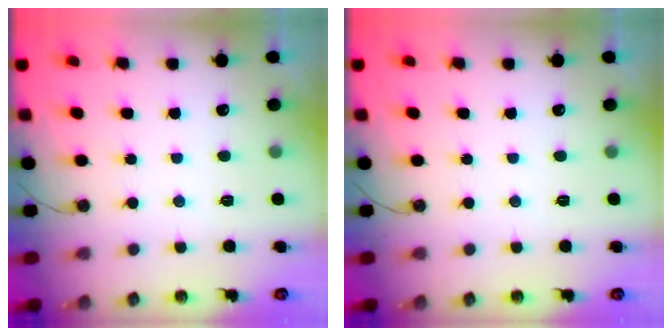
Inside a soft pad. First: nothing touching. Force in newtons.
{"total": 0.0}